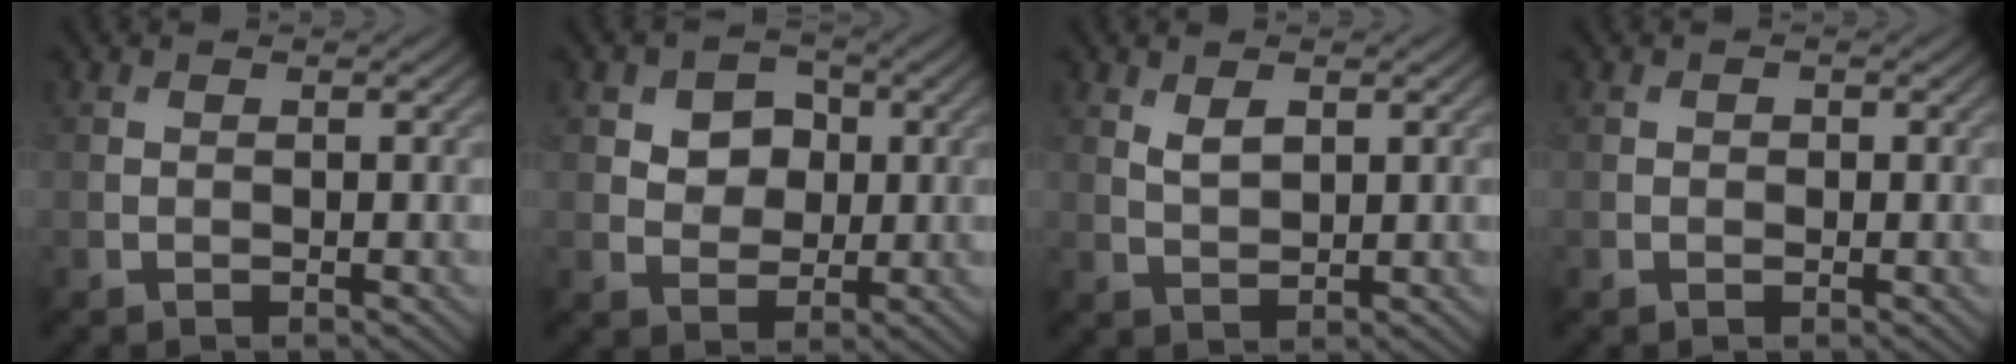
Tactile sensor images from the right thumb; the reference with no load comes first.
{"total": 5.0, "force": [1.3, 3.9, 2.8], "torque": [-0.056, 0.004, 0.009]}
{"total": 2.4, "force": [1.2, 1.2, 1.7], "torque": [-0.038, -0.003, 0.027]}
{"total": 0.6, "force": [0.0, 0.5, 0.2], "torque": [0.000, -0.005, -0.003]}